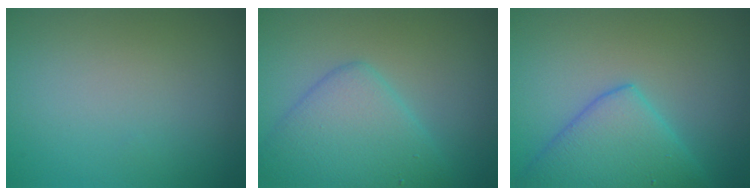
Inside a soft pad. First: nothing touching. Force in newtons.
{"total": 5.2, "press": 5.2, "slide": 0.1}
{"total": 5.8, "press": 5.8, "slide": 0.3}